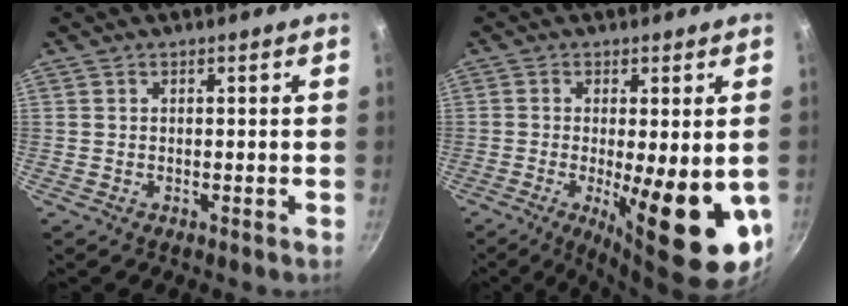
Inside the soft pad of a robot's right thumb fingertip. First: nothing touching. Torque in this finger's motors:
{"motor_torque": [-0.21, 1.21, 1.82, -0.53, 0.20]}